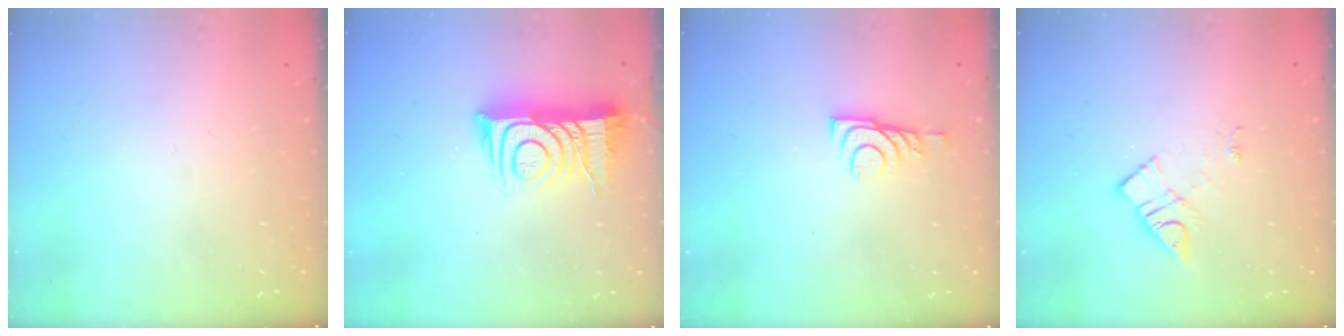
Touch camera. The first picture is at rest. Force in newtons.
{"total": 12.2, "press": 12.2, "slide": 1.1}
{"total": 6.8, "press": 6.8, "slide": 0.7}
{"total": 8.9, "press": 8.9, "slide": 0.5}